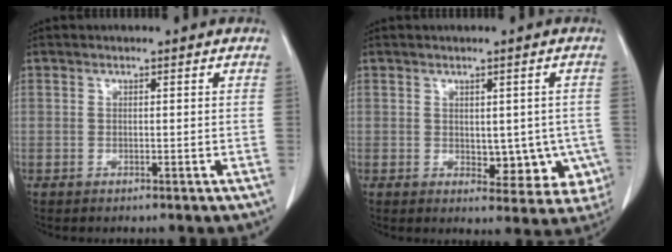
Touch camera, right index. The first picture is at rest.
{"total": 7.5, "force": [-1.0, 4.4, 6.0], "torque": [-0.049, 0.002, -0.001]}